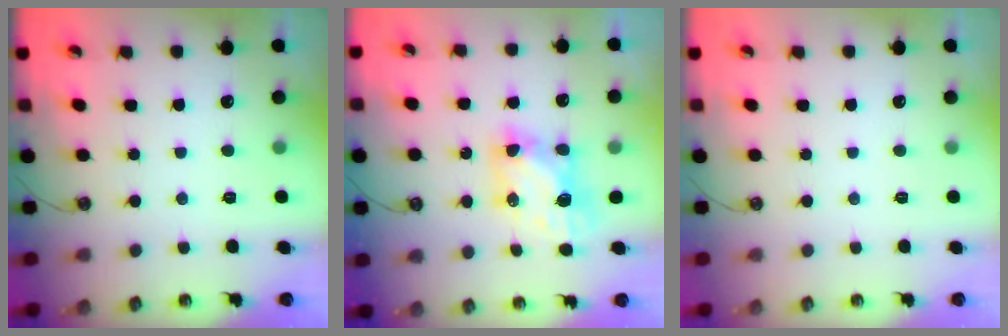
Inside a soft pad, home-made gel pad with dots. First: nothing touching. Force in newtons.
{"total": 7.1, "press": 7.1, "slide": 0.3}
{"total": 0.0}